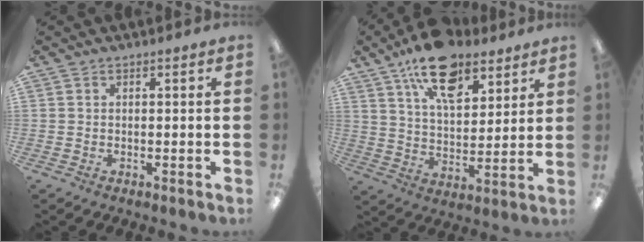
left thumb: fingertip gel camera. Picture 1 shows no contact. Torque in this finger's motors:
{"motor_torque": [0.39, 0.36, 1.54, -1.23, 0.38]}